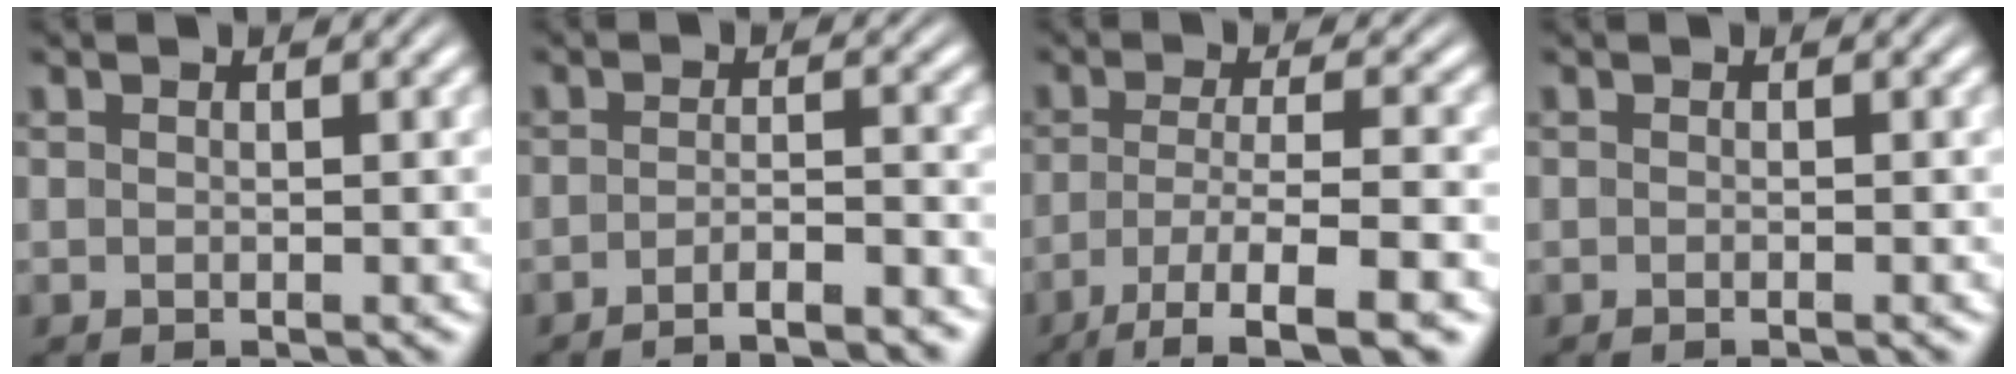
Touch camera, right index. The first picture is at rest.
{"total": 3.9, "force": [-3.7, 0.2, 1.4], "torque": [-0.024, -0.012, -0.060]}
{"total": 9.8, "force": [-7.3, 2.6, 6.0], "torque": [-0.097, -0.039, -0.089]}
{"total": 0.6, "force": [-0.5, -0.1, 0.3], "torque": [-0.005, 0.004, -0.011]}